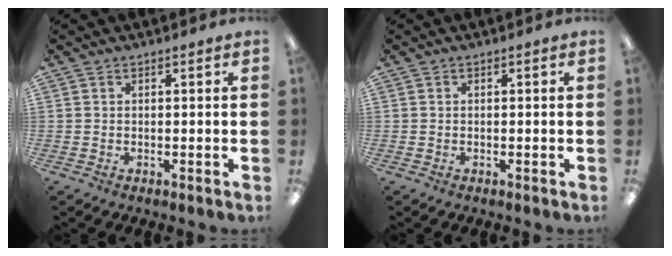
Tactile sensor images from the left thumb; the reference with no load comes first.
{"total": 0.0}